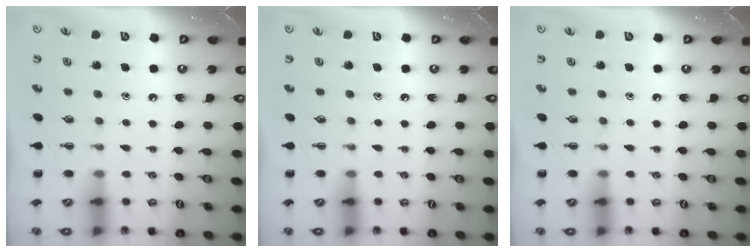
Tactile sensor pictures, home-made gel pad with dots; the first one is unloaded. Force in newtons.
{"total": 0.0}
{"total": 0.0}